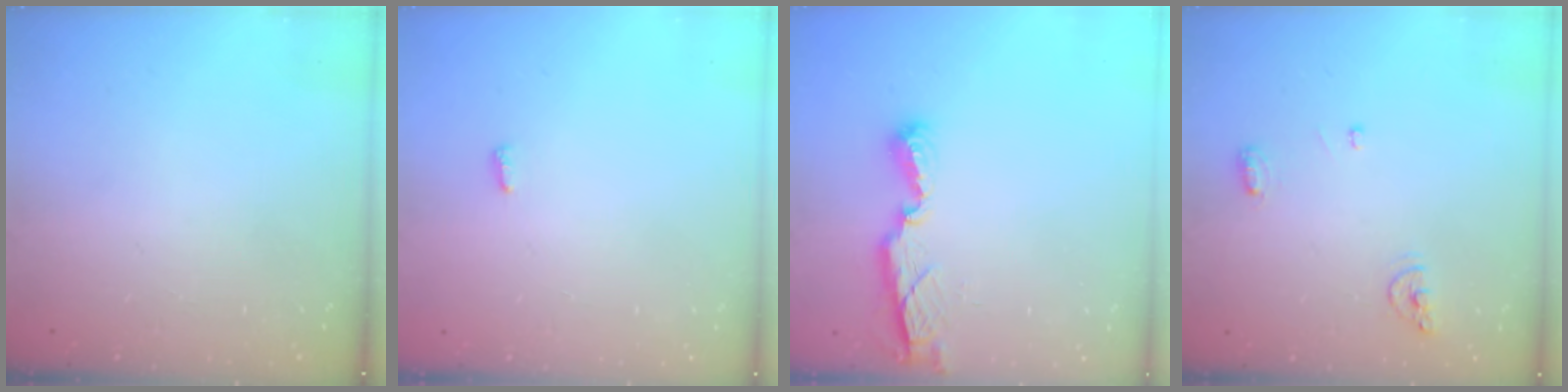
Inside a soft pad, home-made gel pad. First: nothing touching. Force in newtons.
{"total": 2.8, "press": 2.8, "slide": 0.5}
{"total": 7.7, "press": 7.7, "slide": 0.2}
{"total": 6.5, "press": 6.5, "slide": 0.5}